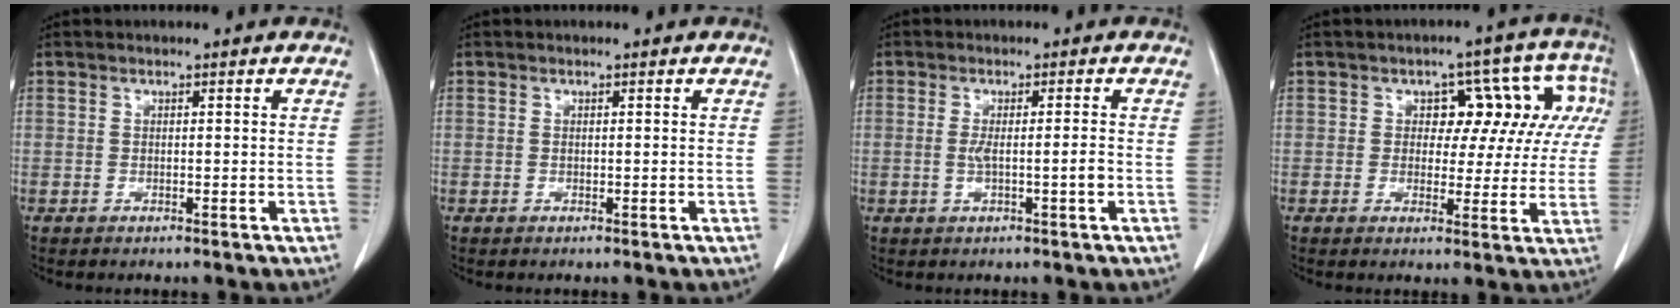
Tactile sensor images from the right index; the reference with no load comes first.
{"total": 0.0}
{"total": 3.1, "force": [-0.7, -0.2, 3.1], "torque": [-0.056, -0.002, -0.009]}
{"total": 10.1, "force": [2.2, 6.1, 7.7], "torque": [-0.068, 0.044, 0.026]}